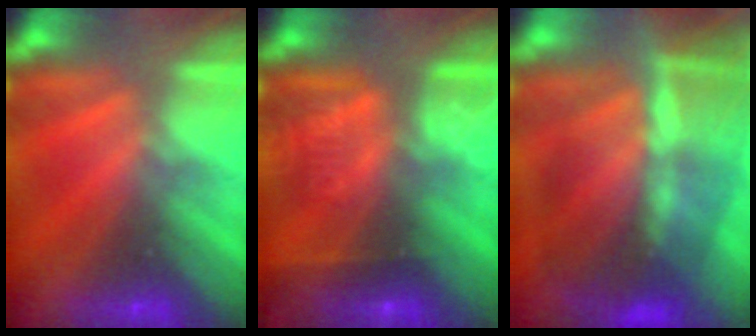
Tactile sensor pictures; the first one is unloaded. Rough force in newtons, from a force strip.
{"total": 7.2}
{"total": 10.2}